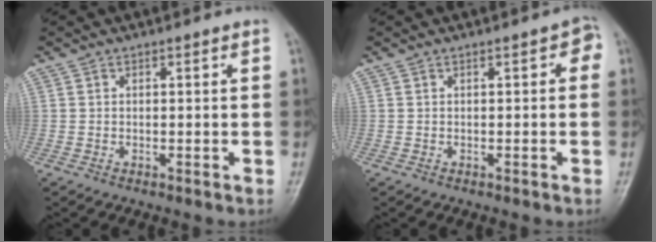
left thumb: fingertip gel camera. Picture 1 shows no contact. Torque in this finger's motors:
{"motor_torque": [0.30, 0.49, 0.37, 0.17, 0.00]}